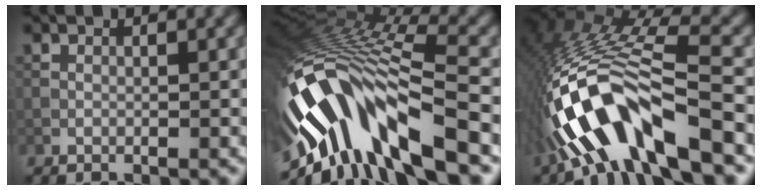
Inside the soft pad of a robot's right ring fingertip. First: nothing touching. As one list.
[{"total": 12.4, "force": [-6.7, 3.7, 9.8], "torque": [-0.177, 0.016, -0.110]}, {"total": 11.5, "force": [-5.8, 3.2, 9.3], "torque": [-0.186, 0.011, -0.103]}]